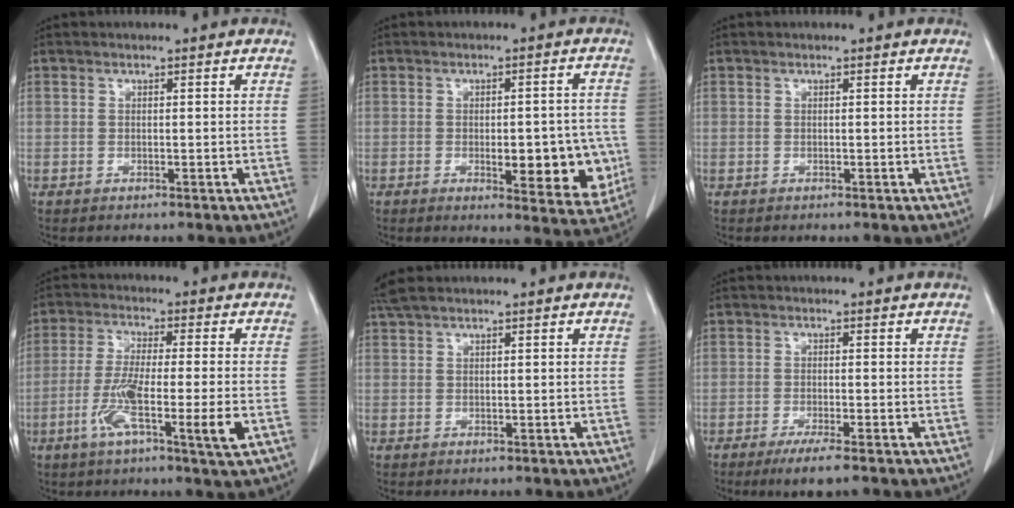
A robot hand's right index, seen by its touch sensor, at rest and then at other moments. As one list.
[{"total": 10.5, "force": [-2.2, 3.9, 9.5], "torque": [-0.106, -0.001, -0.016]}, {"total": 0.0}, {"total": 10.3, "force": [-3.3, 0.2, 9.7], "torque": [-0.177, -0.018, -0.064]}, {"total": 2.7, "force": [2.3, 0.2, 1.4], "torque": [-0.030, 0.026, 0.047]}, {"total": 4.4, "force": [-3.0, 0.1, 3.2], "torque": [-0.057, -0.013, -0.051]}]